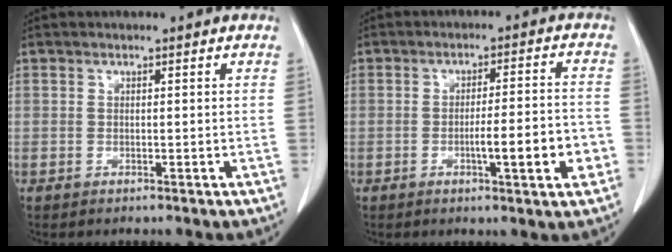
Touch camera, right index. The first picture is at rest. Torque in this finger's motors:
{"motor_torque": [1.43, -0.41, 0.62, 0.07]}